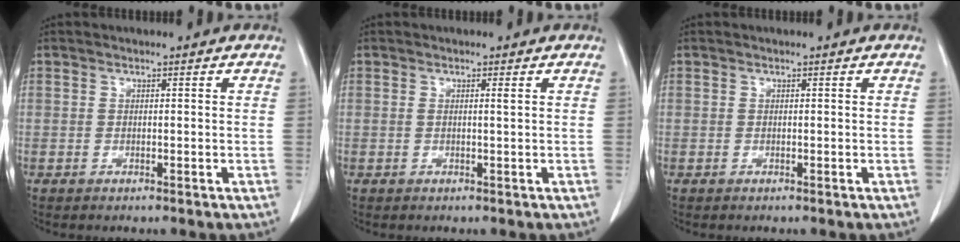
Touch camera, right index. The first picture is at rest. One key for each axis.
{"total": 0.7, "fx": 0.3, "fy": -0.2, "fz": 0.6, "tx": -0.009, "ty": 0.001, "tz": 0.008}
{"total": 0.0}